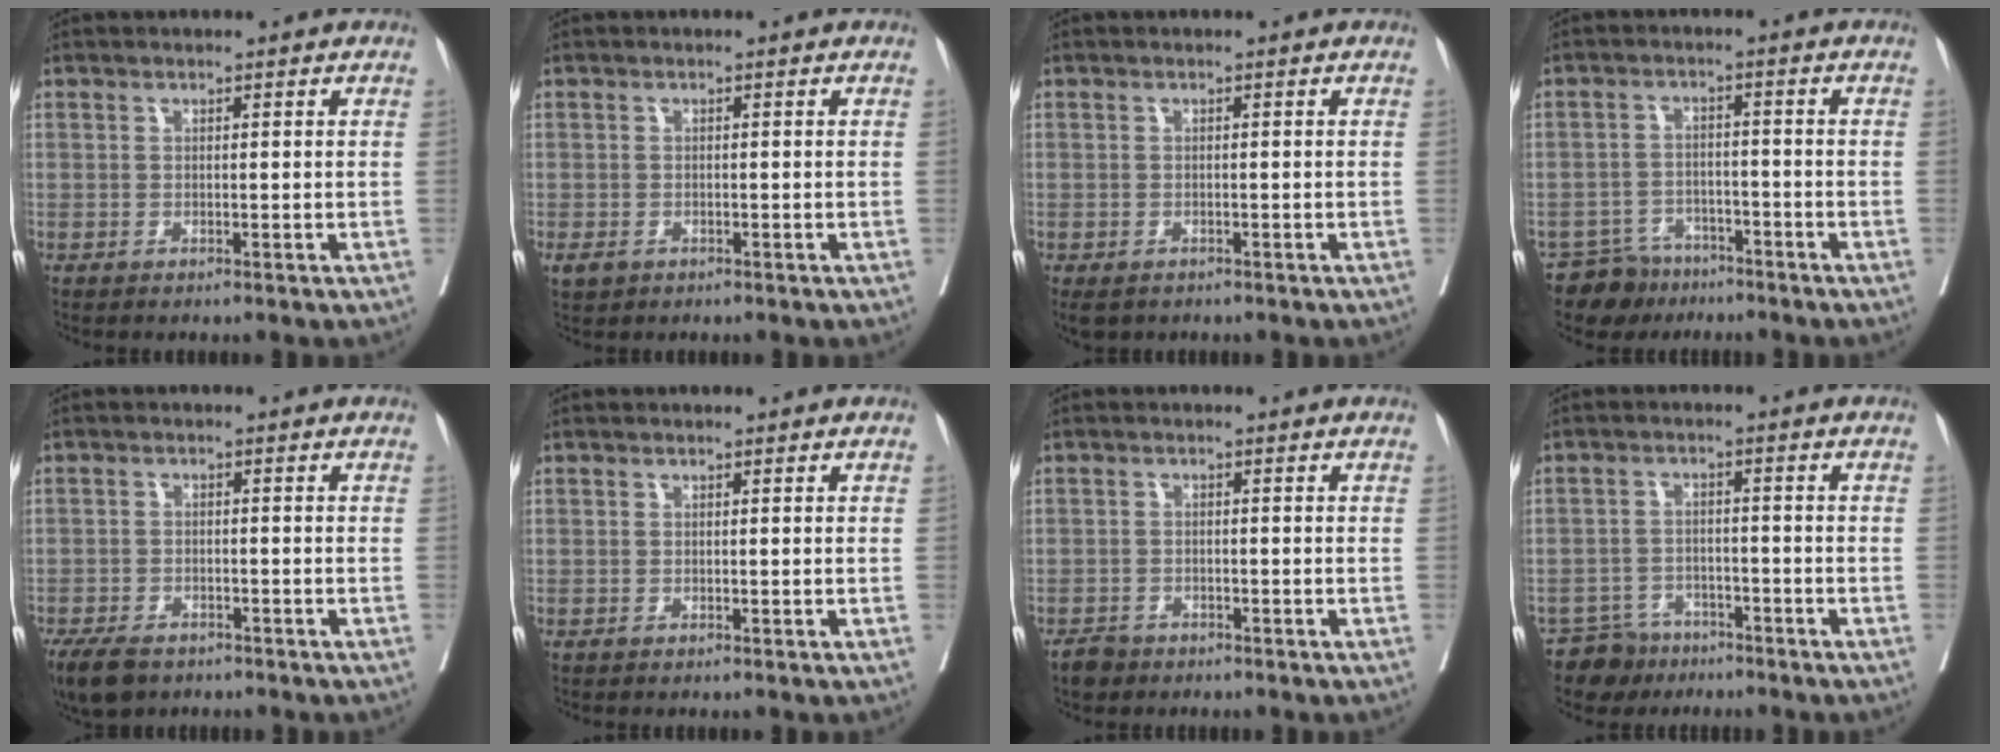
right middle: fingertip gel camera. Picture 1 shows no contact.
{"total": 2.5, "force": [-1.4, 1.7, 1.1], "torque": [-0.023, -0.004, -0.019]}
{"total": 2.8, "force": [-2.0, 1.6, 1.0], "torque": [-0.017, -0.004, -0.027]}
{"total": 5.9, "force": [-4.9, 3.3, -0.2], "torque": [0.007, 0.005, -0.084]}
{"total": 7.9, "force": [-5.7, 4.0, 3.8], "torque": [-0.071, -0.008, -0.090]}
{"total": 0.0}
{"total": 2.3, "force": [-1.9, 1.3, 0.4], "torque": [-0.015, 0.002, -0.030]}
{"total": 5.2, "force": [-4.2, 3.0, -0.3], "torque": [0.010, 0.003, -0.075]}